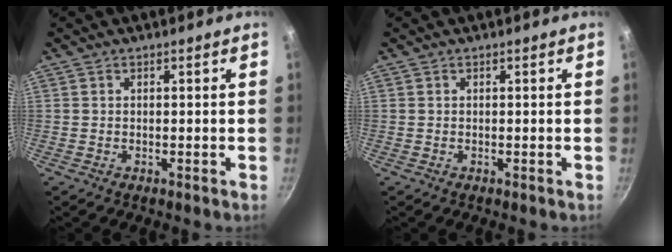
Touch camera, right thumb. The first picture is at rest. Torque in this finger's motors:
{"motor_torque": [0.03, -0.22, 0.04, 0.17, 0.03]}